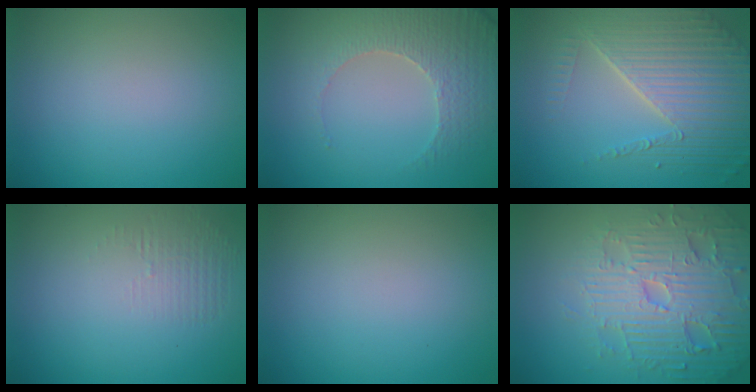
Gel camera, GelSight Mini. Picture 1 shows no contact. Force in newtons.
{"total": 3.9, "press": 3.8, "slide": 1.0}
{"total": 7.5, "press": 5.3, "slide": 5.2}
{"total": 1.2, "press": 0.1, "slide": 1.2}
{"total": 0.0}
{"total": 6.0, "press": 5.9, "slide": 1.5}